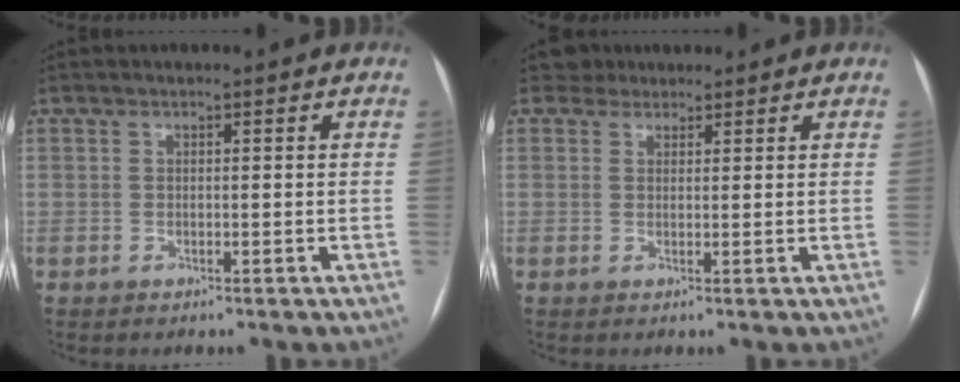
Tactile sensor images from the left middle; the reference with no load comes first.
{"total": 2.2, "force": [1.8, 1.2, -0.4], "torque": [0.008, 0.010, 0.024]}